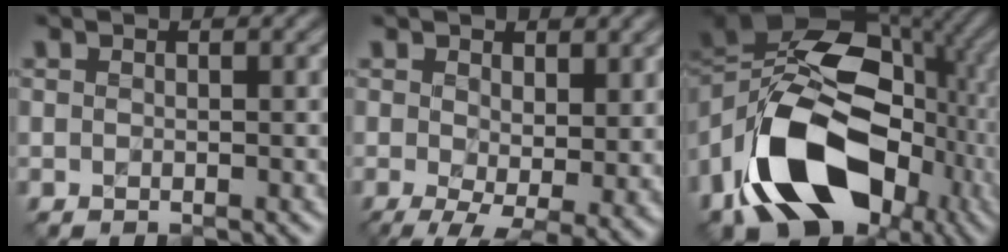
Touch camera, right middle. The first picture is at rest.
{"total": 6.4, "force": [-0.9, 3.0, 5.6], "torque": [-0.100, -0.016, -0.005]}
{"total": 17.6, "force": [-5.3, 12.1, 11.6], "torque": [-0.214, 0.008, -0.098]}